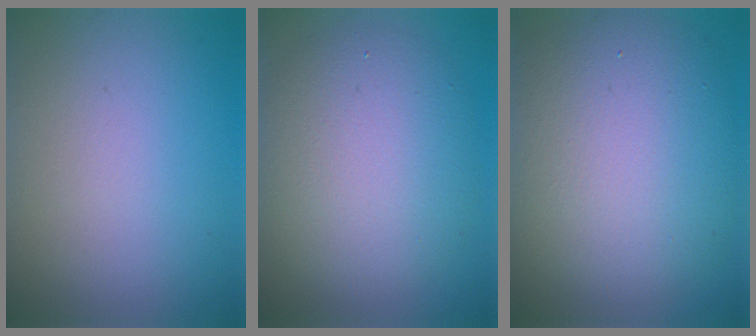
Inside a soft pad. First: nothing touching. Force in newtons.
{"total": 7.8, "press": 7.8, "slide": 0.5}
{"total": 11.6, "press": 11.5, "slide": 1.2}